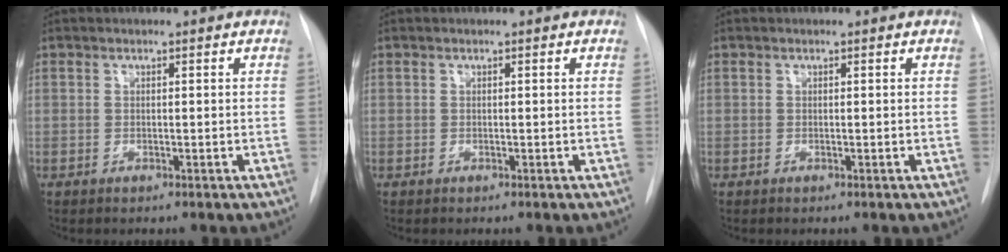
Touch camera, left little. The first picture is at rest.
{"total": 0.0}
{"total": 0.0}